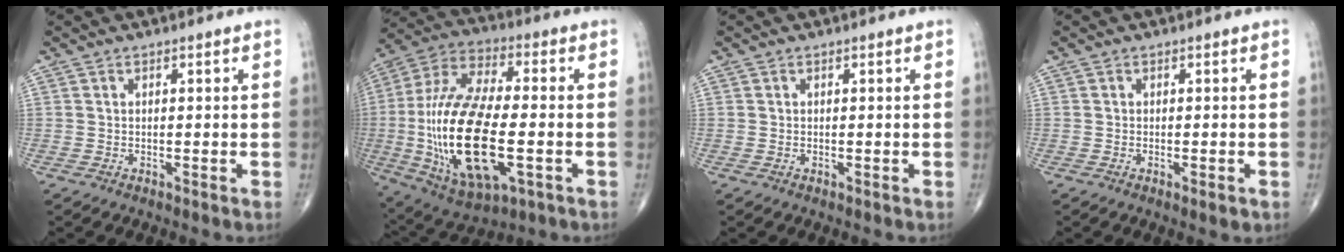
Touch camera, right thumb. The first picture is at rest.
{"total": 25.9, "force": [-4.3, 11.0, 23.1], "torque": [-0.490, 0.006, -0.062]}
{"total": 0.0}
{"total": 1.1, "force": [-0.3, 0.2, 1.1], "torque": [-0.017, -0.004, -0.003]}